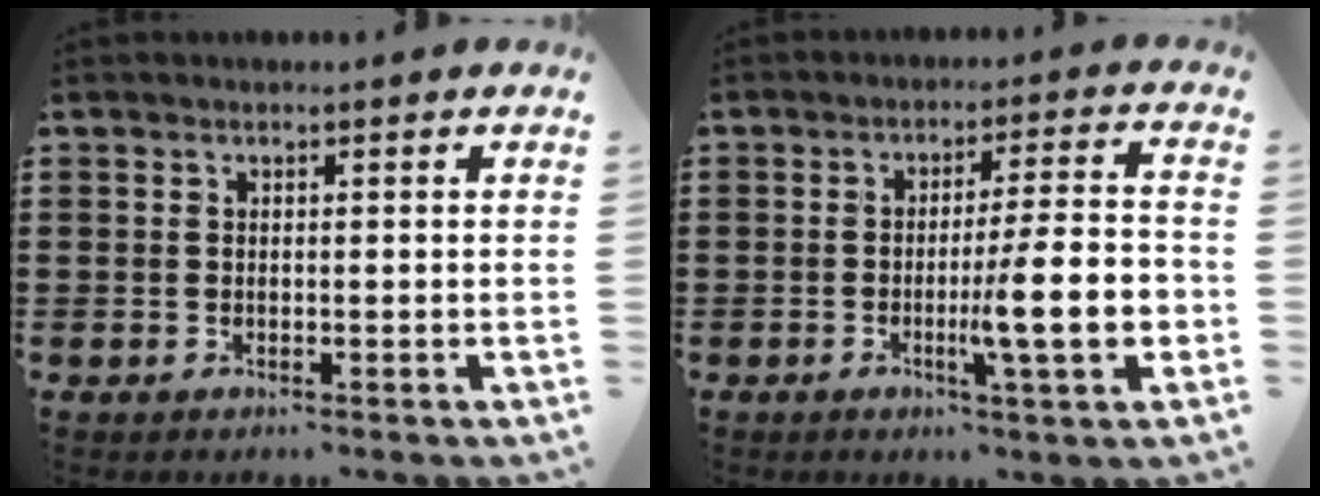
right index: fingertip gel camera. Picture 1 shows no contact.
{"total": 11.3, "force": [-2.5, 1.2, 11.0], "torque": [-0.170, -0.011, -0.046]}